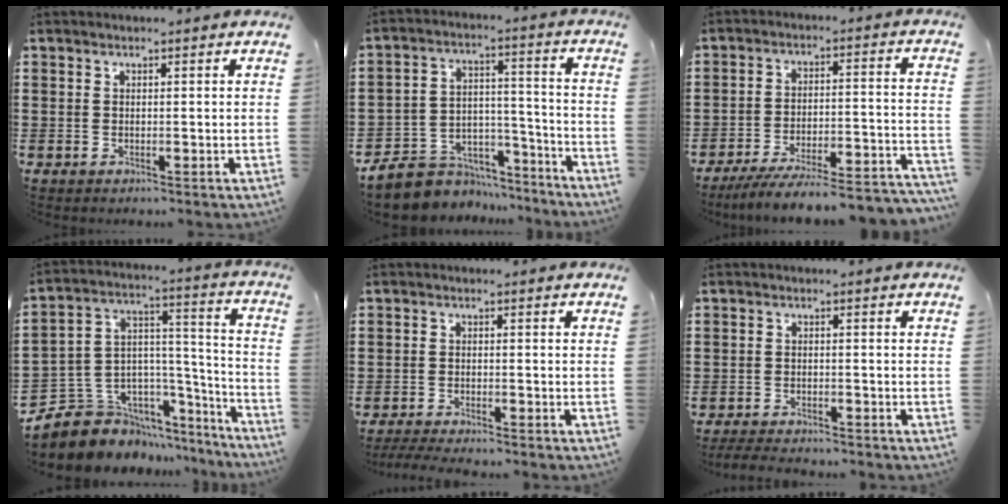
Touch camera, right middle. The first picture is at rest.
{"total": 7.3, "force": [-6.6, 3.1, 1.0], "torque": [-0.040, 0.011, -0.130]}
{"total": 7.4, "force": [-6.7, 0.3, 3.1], "torque": [-0.044, 0.003, -0.128]}
{"total": 8.1, "force": [-6.1, 5.3, 0.2], "torque": [-0.033, -0.007, -0.116]}
{"total": 2.2, "force": [-2.0, 0.0, 0.8], "torque": [-0.020, -0.002, -0.042]}
{"total": 2.4, "force": [-2.3, 0.2, 0.5], "torque": [-0.018, -0.003, -0.050]}